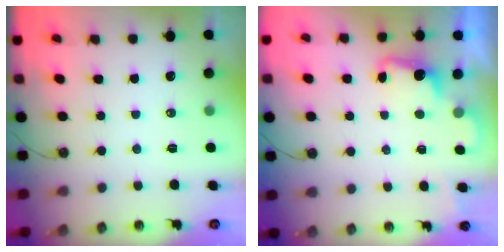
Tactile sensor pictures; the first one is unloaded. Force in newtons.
{"total": 2.2, "press": 2.0, "slide": 1.0}